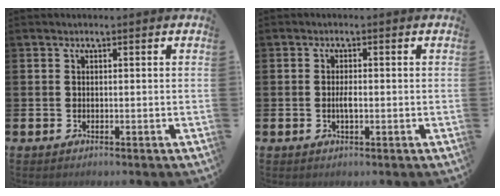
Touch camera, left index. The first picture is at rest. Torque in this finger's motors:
{"motor_torque": [0.22, 0.08, 0.06, 0.03]}